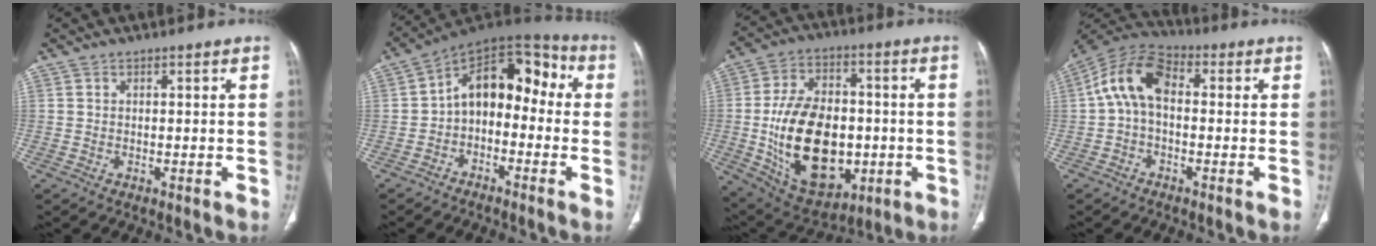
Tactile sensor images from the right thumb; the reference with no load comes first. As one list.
[{"total": 13.5, "force": [-1.4, 9.0, 10.0], "torque": [-0.111, 0.066, -0.040]}, {"total": 23.4, "force": [-3.2, 15.1, 17.6], "torque": [-0.273, 0.010, -0.027]}, {"total": 10.3, "force": [0.5, 6.3, 8.1], "torque": [-0.147, 0.032, -0.005]}]